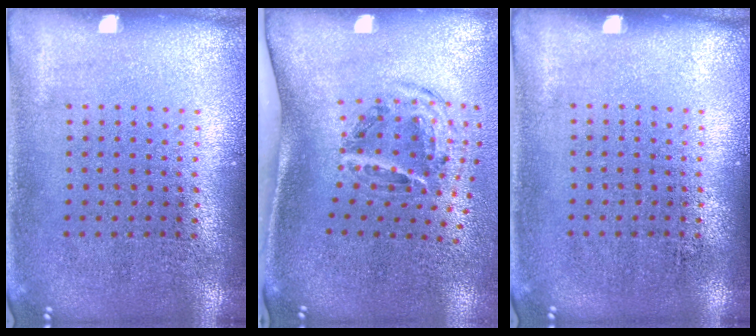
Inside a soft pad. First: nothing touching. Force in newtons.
{"total": 2.0, "press": 1.2, "slide": 1.6}
{"total": 0.0}